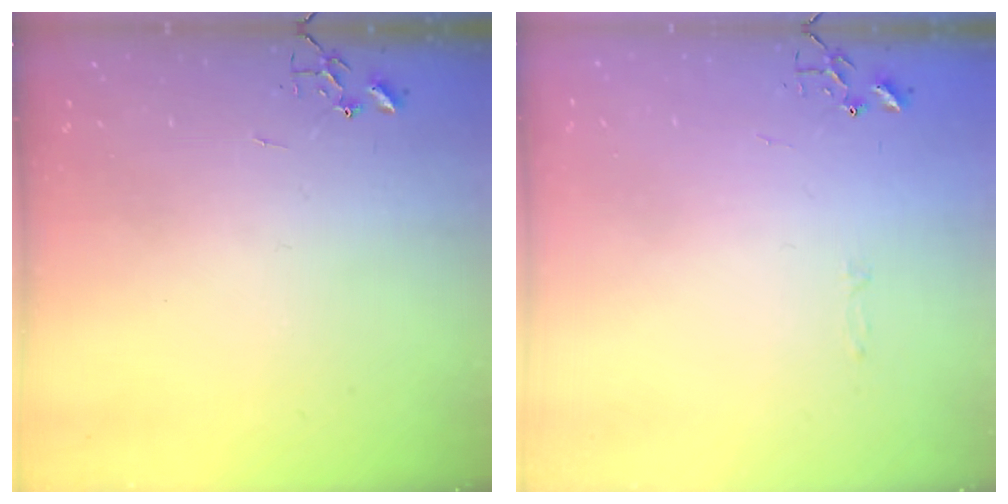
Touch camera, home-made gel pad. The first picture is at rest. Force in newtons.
{"total": 2.8, "press": 2.8, "slide": 0.4}